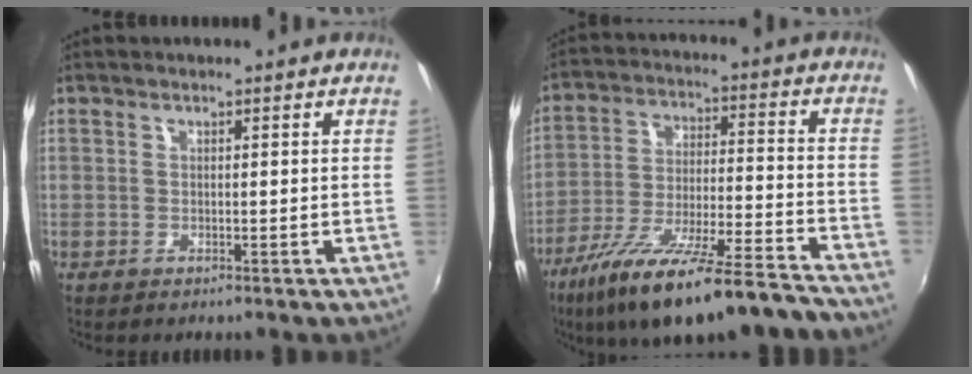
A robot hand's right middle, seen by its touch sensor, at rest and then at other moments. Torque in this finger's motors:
{"motor_torque": [1.06, -1.08, 0.75, 0.21]}